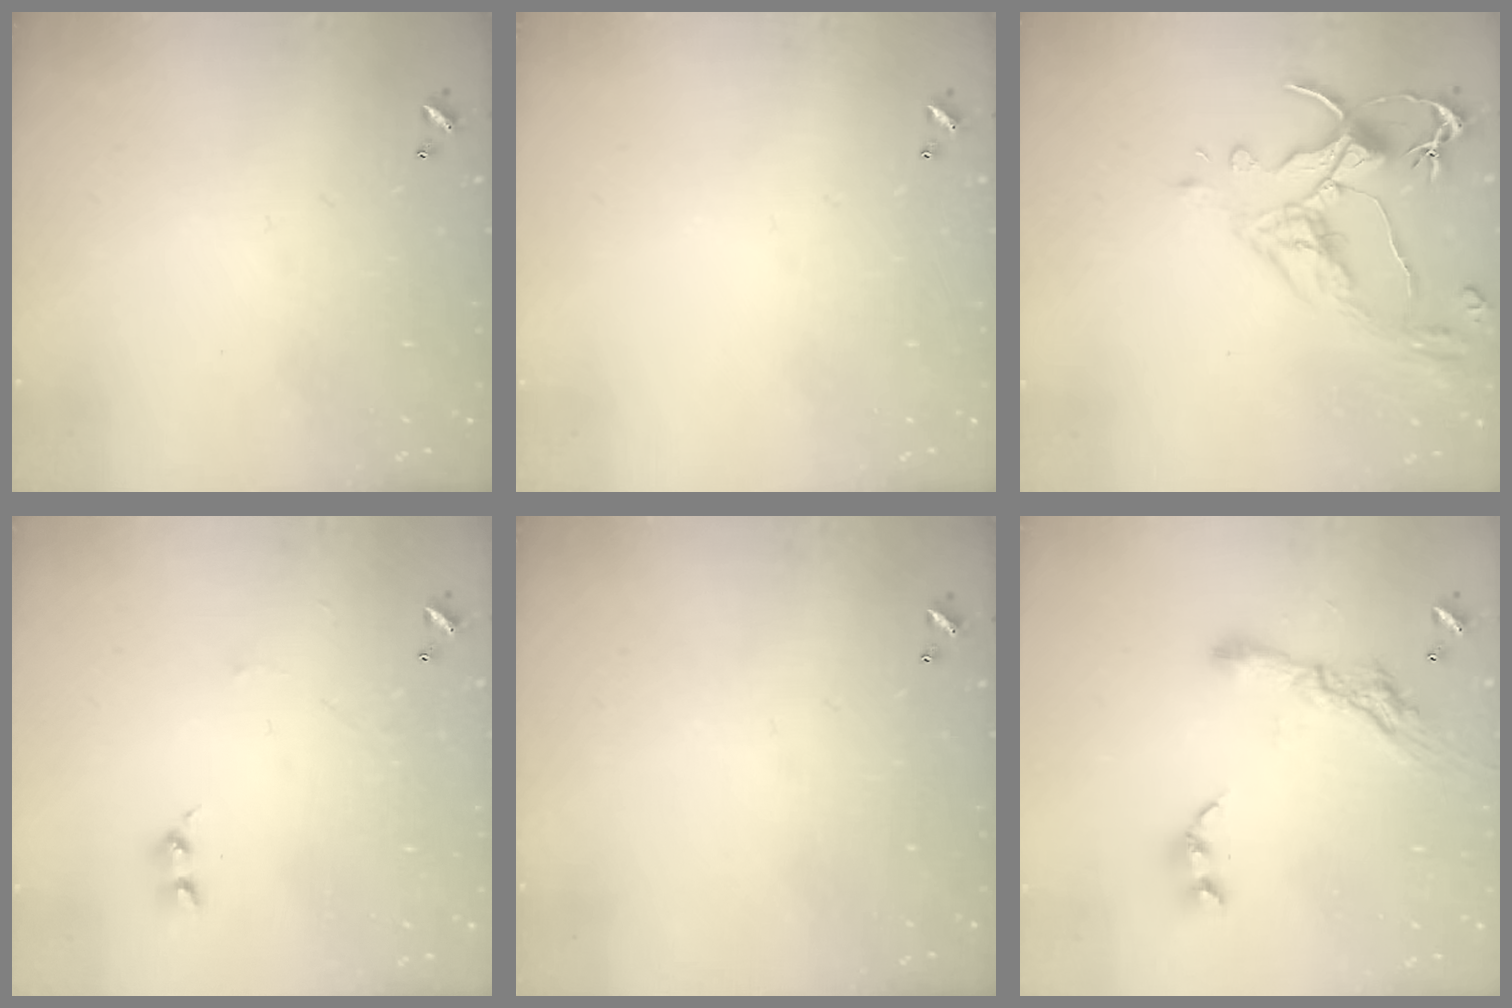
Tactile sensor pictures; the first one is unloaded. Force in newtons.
{"total": 0.0}
{"total": 3.2, "press": 2.8, "slide": 1.5}
{"total": 0.8, "press": 0.7, "slide": 0.5}
{"total": 0.0}
{"total": 9.2, "press": 9.1, "slide": 1.0}